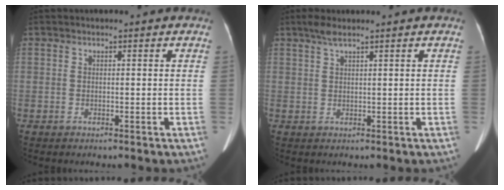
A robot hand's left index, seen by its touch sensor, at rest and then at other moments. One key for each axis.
{"total": 2.1, "fx": 1.6, "fy": 0.0, "fz": 1.4, "tx": -0.035, "ty": 0.012, "tz": 0.035}